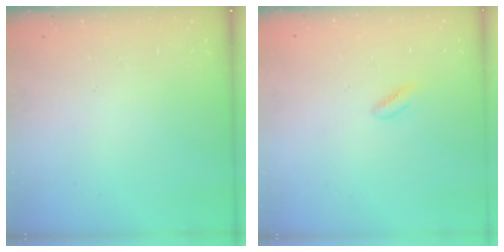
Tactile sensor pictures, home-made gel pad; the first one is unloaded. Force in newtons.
{"total": 2.9, "press": 2.7, "slide": 1.1}